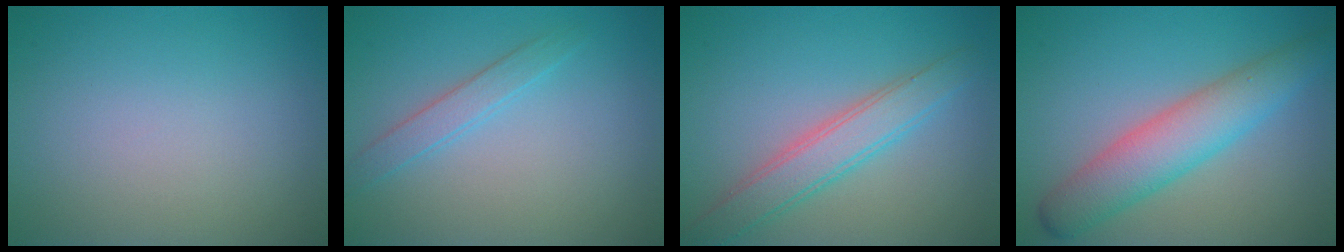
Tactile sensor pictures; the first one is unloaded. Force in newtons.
{"total": 1.8, "press": 1.8, "slide": 0.0}
{"total": 3.8, "press": 3.8, "slide": 0.1}
{"total": 5.5, "press": 5.5, "slide": 0.1}